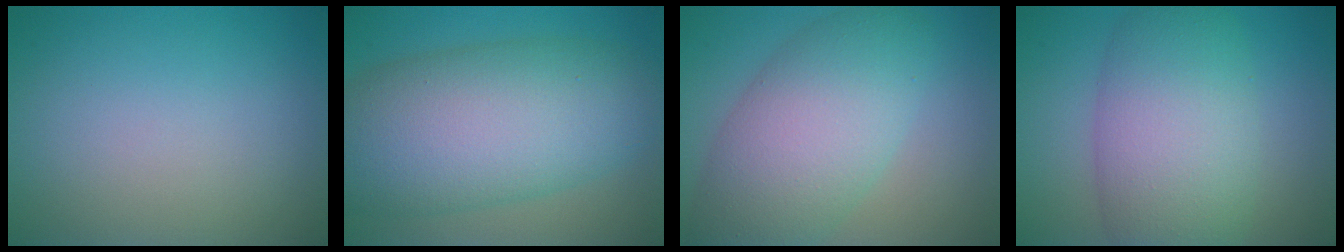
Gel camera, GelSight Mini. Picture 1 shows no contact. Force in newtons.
{"total": 12.0, "press": 12.0, "slide": 0.4}
{"total": 8.7, "press": 8.7, "slide": 0.3}
{"total": 9.2, "press": 9.2, "slide": 0.2}